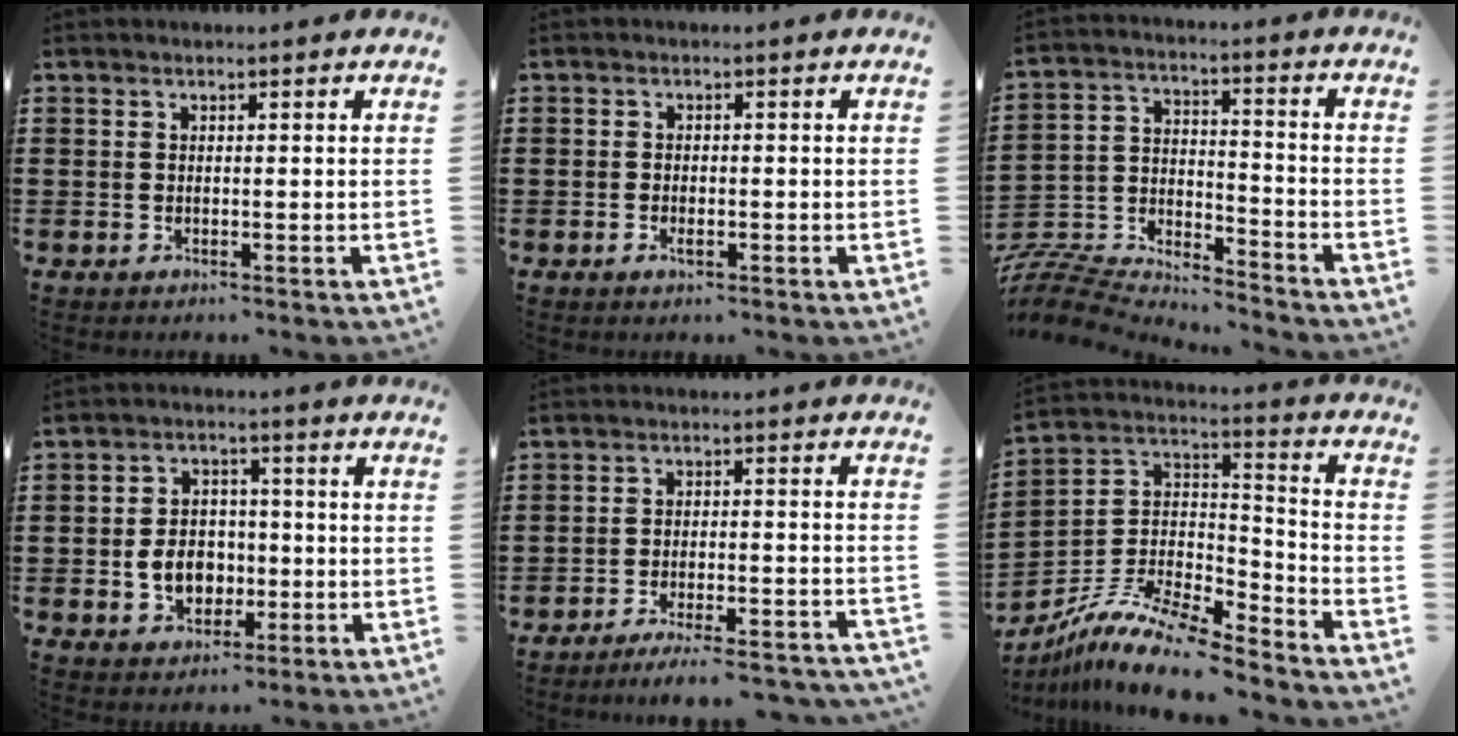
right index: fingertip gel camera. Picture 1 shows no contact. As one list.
[{"total": 1.4, "force": [-0.6, 0.5, 1.1], "torque": [-0.023, -0.005, -0.010]}, {"total": 7.3, "force": [-7.1, 1.4, 0.9], "torque": [-0.041, -0.003, -0.149]}, {"total": 6.6, "force": [-1.3, 5.1, 3.9], "torque": [-0.070, 0.004, -0.027]}, {"total": 5.1, "force": [-4.8, -0.2, 1.8], "torque": [-0.030, -0.009, -0.092]}, {"total": 11.2, "force": [-9.3, 2.3, 5.7], "torque": [-0.115, 0.018, -0.185]}]